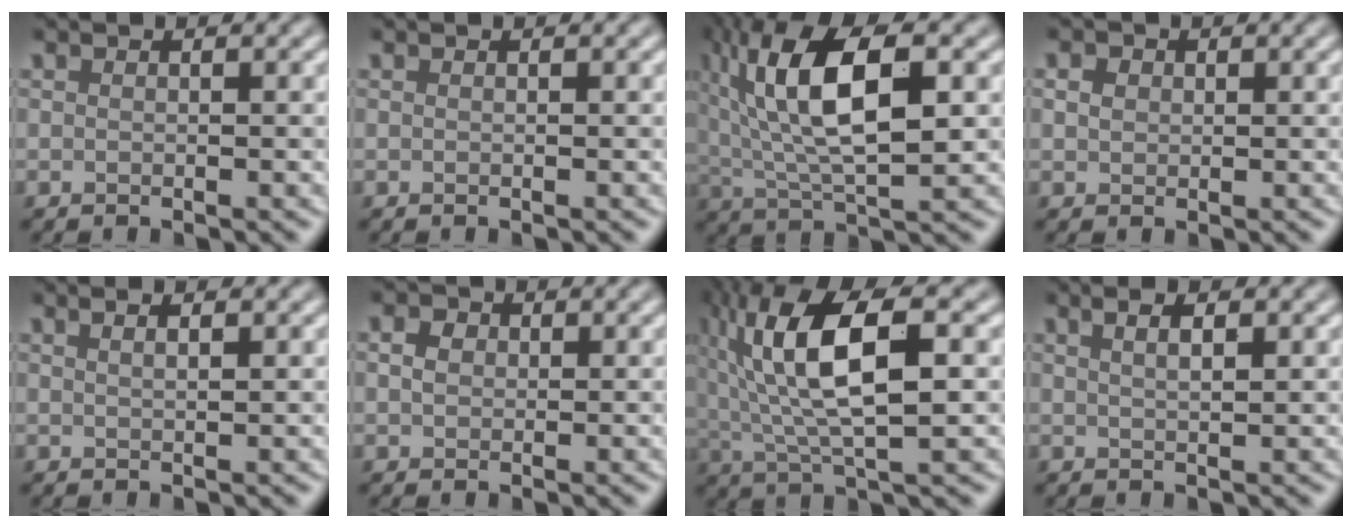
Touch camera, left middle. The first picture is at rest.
{"total": 0.0}
{"total": 11.0, "force": [2.8, 4.0, 9.9], "torque": [-0.179, 0.013, 0.046]}
{"total": 1.6, "force": [0.6, 1.3, 0.7], "torque": [-0.014, 0.007, 0.003]}
{"total": 1.7, "force": [1.0, 0.6, 1.2], "torque": [-0.005, -0.002, 0.005]}
{"total": 1.6, "force": [0.3, 1.3, 0.8], "torque": [-0.016, 0.006, -0.001]}
{"total": 10.9, "force": [2.2, 3.5, 10.1], "torque": [-0.185, 0.017, 0.038]}
{"total": 2.1, "force": [1.1, 0.6, 1.7], "torque": [-0.013, 0.002, 0.013]}